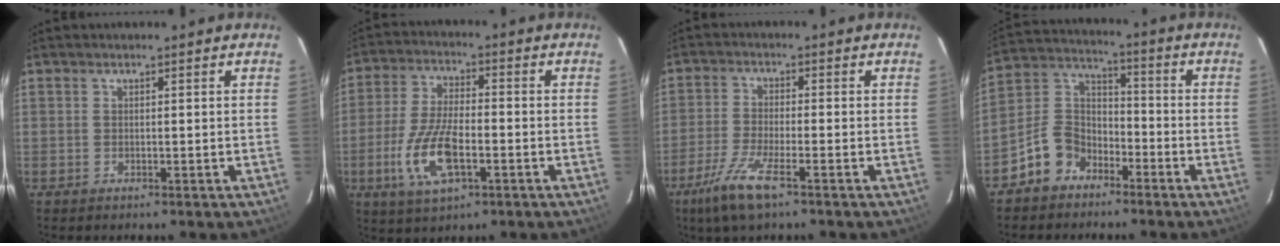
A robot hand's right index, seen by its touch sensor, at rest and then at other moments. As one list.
[{"total": 11.9, "force": [-4.1, 4.7, 10.1], "torque": [-0.217, -0.007, -0.076]}, {"total": 8.1, "force": [-5.1, 1.4, 6.2], "torque": [-0.145, -0.014, -0.099]}, {"total": 9.1, "force": [-6.0, 6.1, 3.0], "torque": [-0.072, 0.036, -0.117]}]